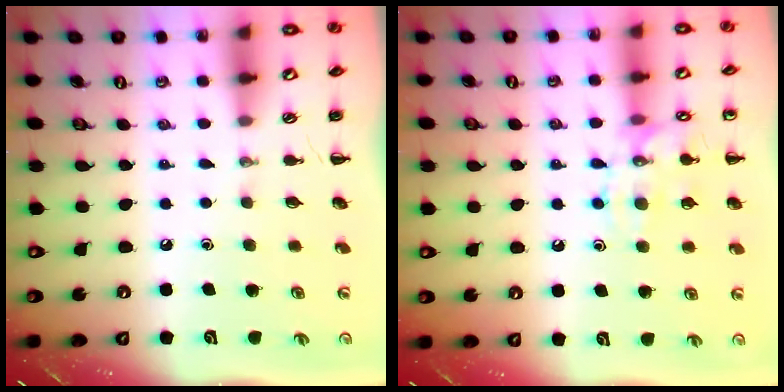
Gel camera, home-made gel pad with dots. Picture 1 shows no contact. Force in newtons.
{"total": 12.3, "press": 12.3, "slide": 0.7}